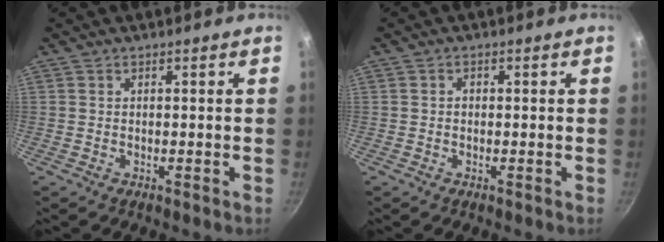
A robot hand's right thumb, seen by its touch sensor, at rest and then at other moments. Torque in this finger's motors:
{"motor_torque": [-0.39, 0.21, 0.04, 0.03, -0.01]}